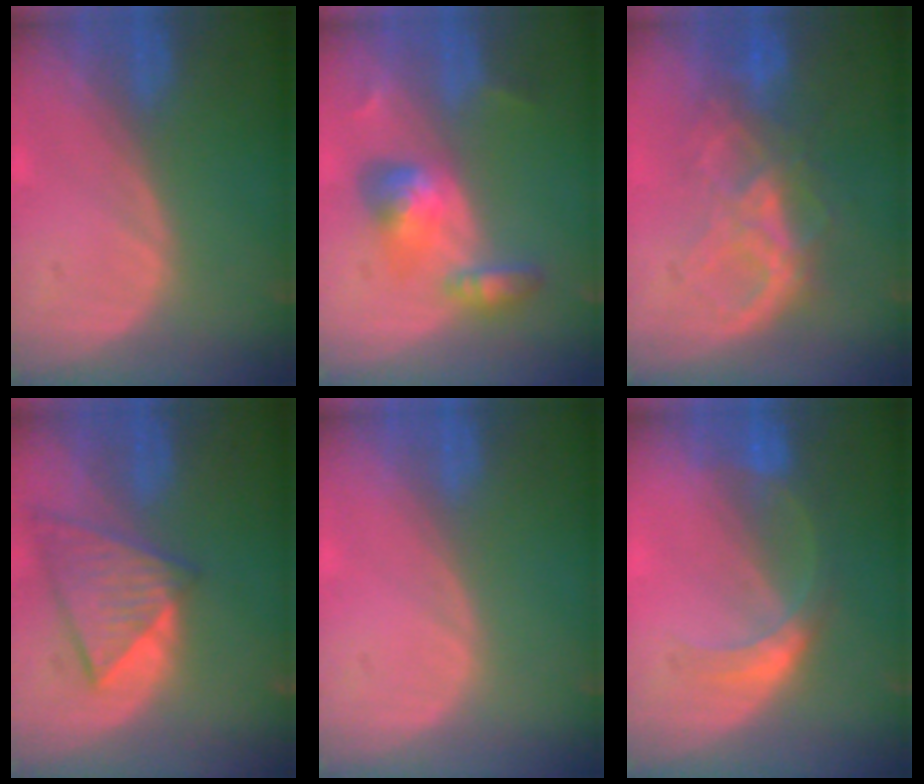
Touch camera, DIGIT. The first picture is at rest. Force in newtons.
{"total": 6.2, "press": 5.9, "slide": 1.8}
{"total": 7.5, "press": 7.3, "slide": 1.6}
{"total": 8.6, "press": 7.5, "slide": 4.2}
{"total": 0.0}
{"total": 5.2, "press": 4.8, "slide": 1.9}